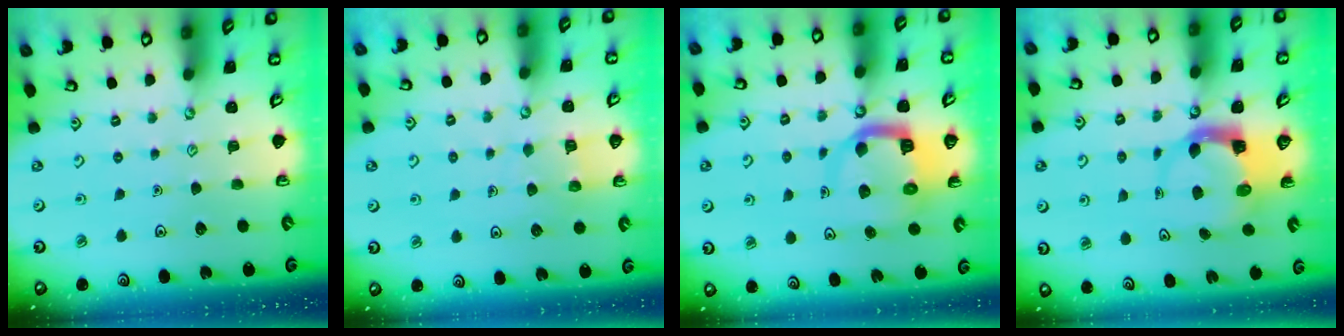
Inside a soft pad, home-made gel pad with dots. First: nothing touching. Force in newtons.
{"total": 5.4, "press": 5.4, "slide": 0.3}
{"total": 9.0, "press": 9.0, "slide": 1.1}
{"total": 3.8, "press": 3.7, "slide": 0.6}